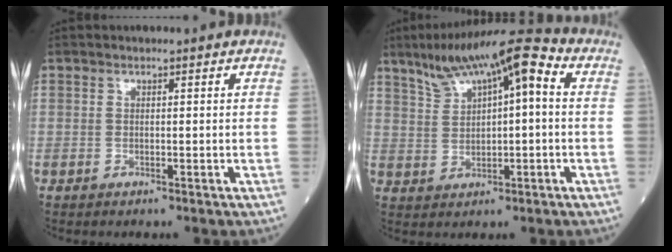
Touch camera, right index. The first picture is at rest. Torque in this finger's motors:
{"motor_torque": [1.10, 1.04, 0.17, 0.06]}